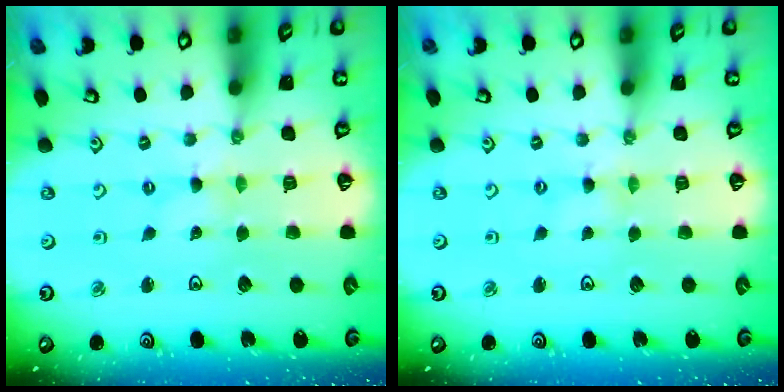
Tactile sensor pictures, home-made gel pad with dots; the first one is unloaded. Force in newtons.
{"total": 0.0}